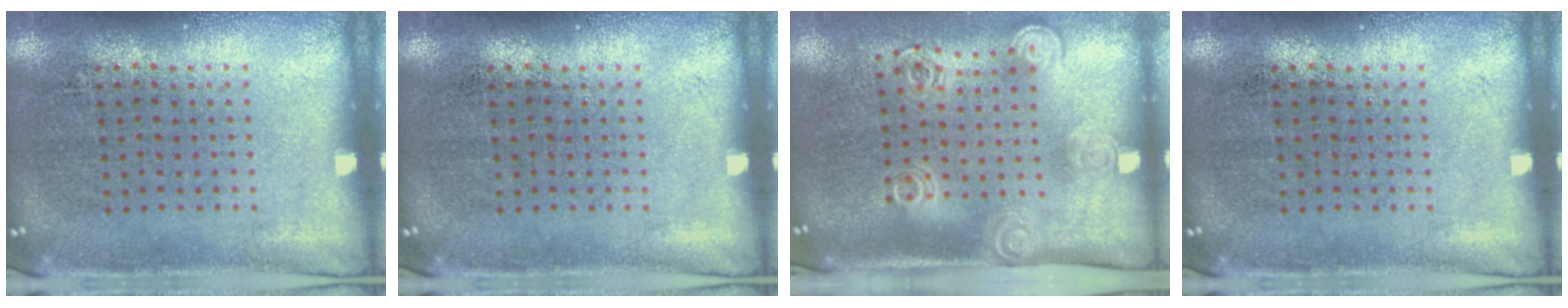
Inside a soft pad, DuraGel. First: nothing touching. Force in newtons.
{"total": 0.0}
{"total": 2.0, "press": 1.4, "slide": 1.4}
{"total": 0.0}